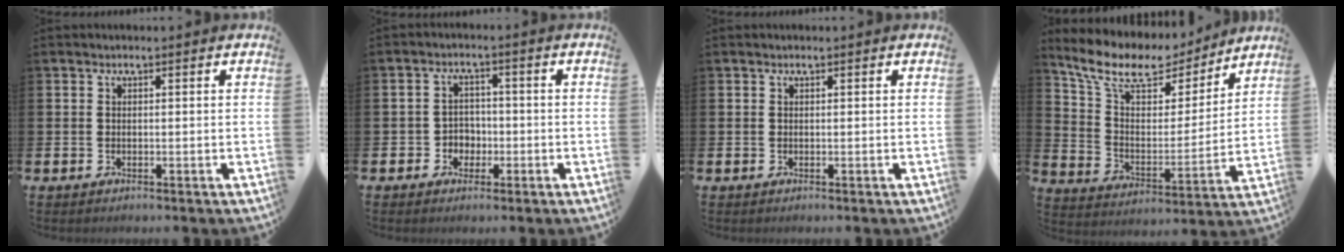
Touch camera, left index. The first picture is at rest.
{"total": 2.8, "force": [-1.1, 2.5, 0.7], "torque": [-0.016, 0.001, -0.029]}
{"total": 0.0}
{"total": 10.3, "force": [8.7, 4.2, 3.5], "torque": [-0.118, -0.054, 0.151]}